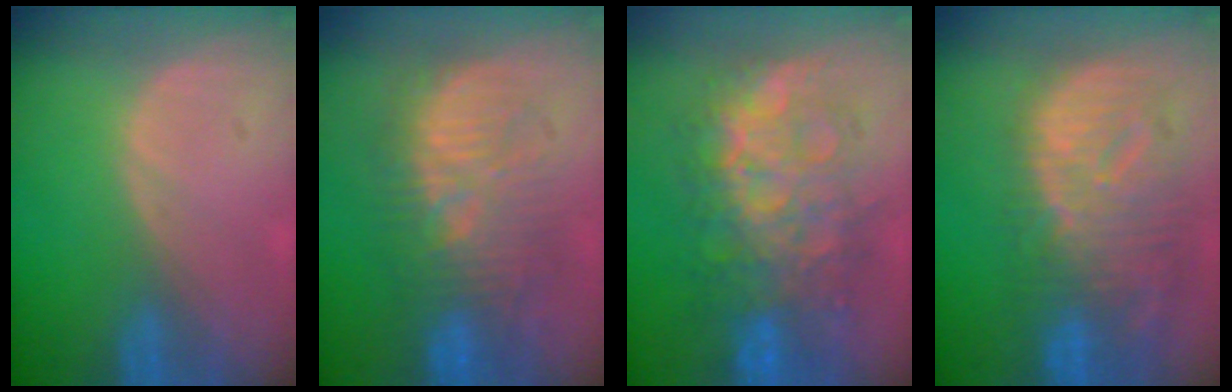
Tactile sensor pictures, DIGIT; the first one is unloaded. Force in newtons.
{"total": 10.3, "press": 10.3, "slide": 0.3}
{"total": 11.8, "press": 11.8, "slide": 1.2}
{"total": 12.4, "press": 10.7, "slide": 6.3}